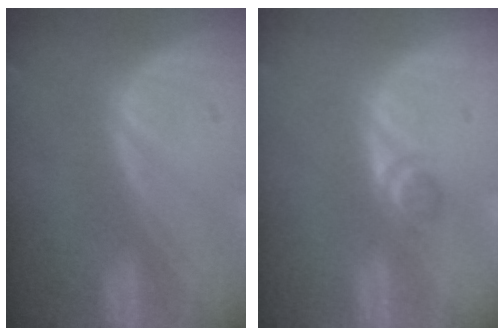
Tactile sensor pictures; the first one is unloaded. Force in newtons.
{"total": 1.9, "press": 1.7, "slide": 0.8}